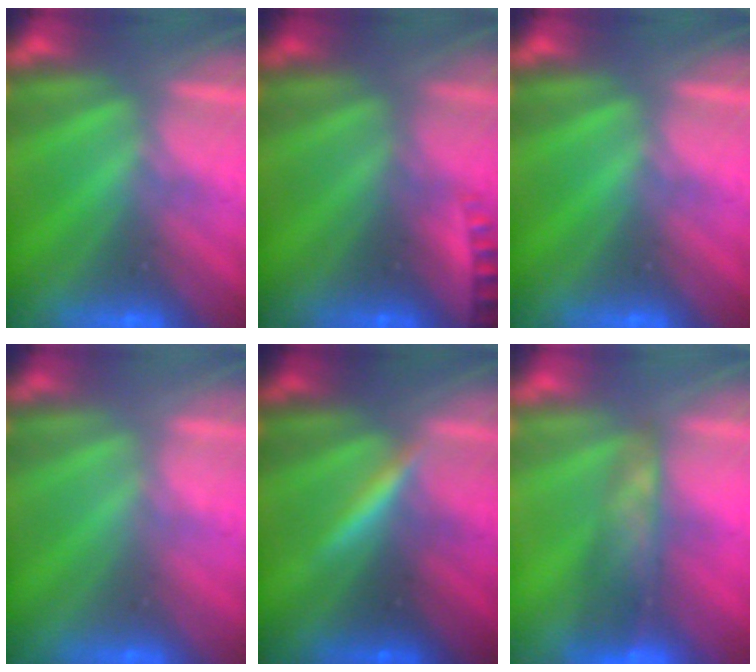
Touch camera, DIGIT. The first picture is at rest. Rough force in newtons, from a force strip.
{"total": 2.3}
{"total": 0.0}
{"total": 3.6}
{"total": 3.2}
{"total": 8.6}